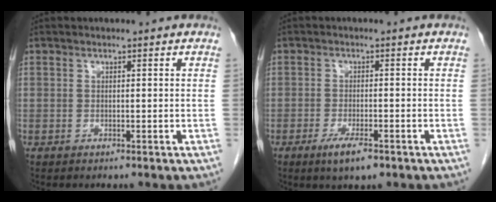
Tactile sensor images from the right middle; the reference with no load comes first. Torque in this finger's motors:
{"motor_torque": [1.20, -0.73, 0.13, 0.04]}